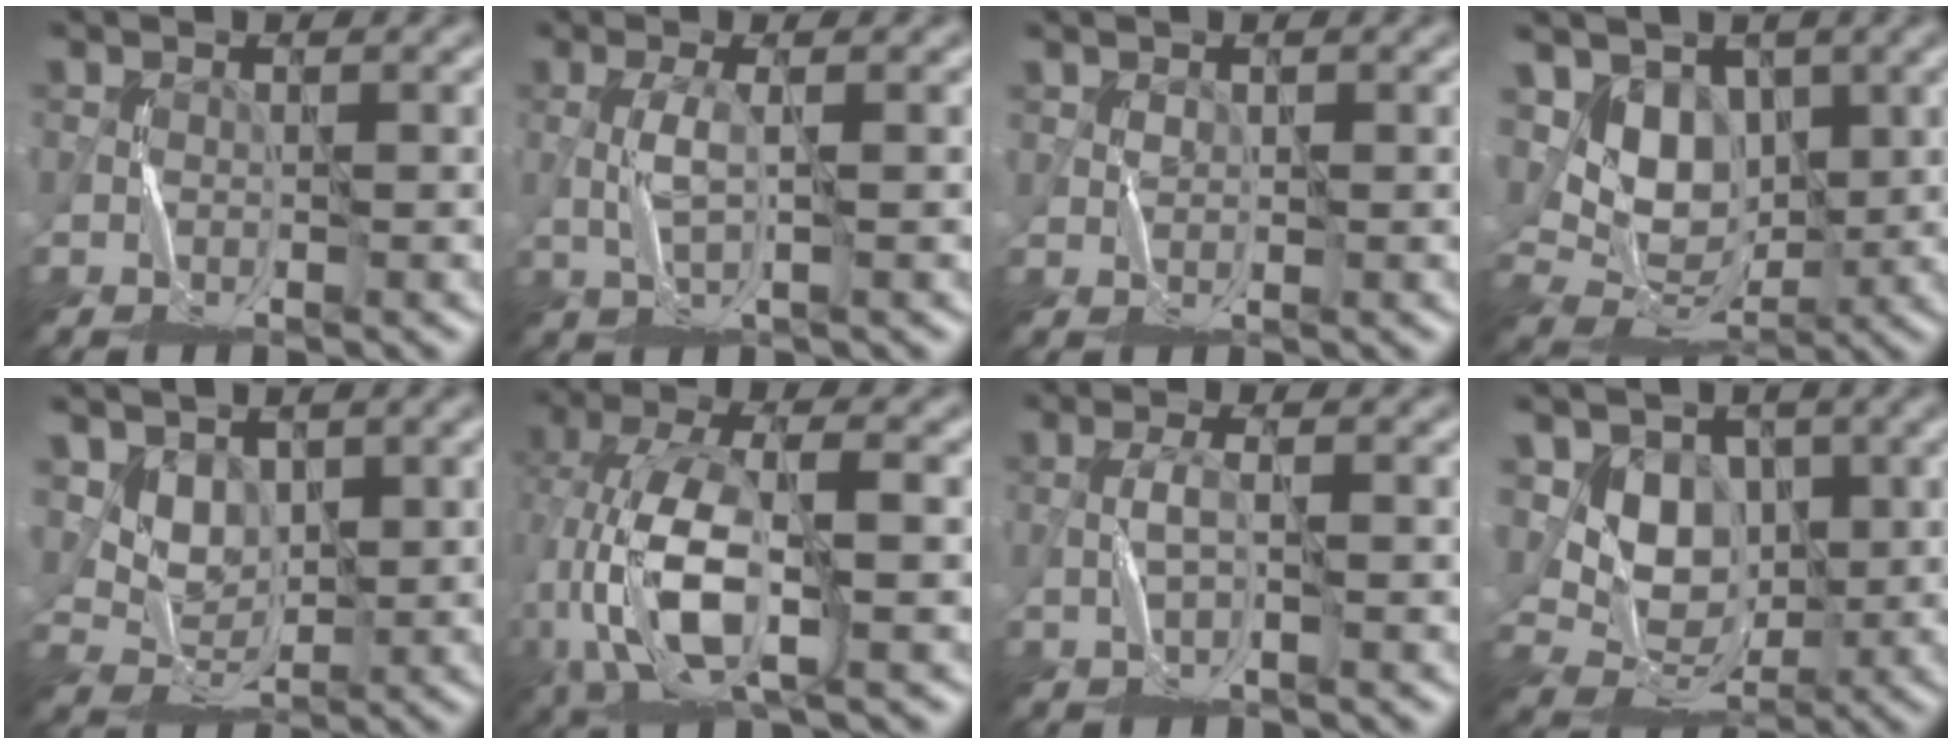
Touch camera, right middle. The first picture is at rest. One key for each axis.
{"total": 1.7, "fx": 0.3, "fy": 0.1, "fz": 1.6, "tx": -0.039, "ty": 0.003, "tz": 0.005}
{"total": 0.9, "fx": 0.8, "fy": 0.4, "fz": 0.0, "tx": -0.001, "ty": -0.002, "tz": 0.015}
{"total": 5.7, "fx": 2.2, "fy": 4.3, "fz": 3.0, "tx": -0.054, "ty": -0.011, "tz": 0.038}
{"total": 3.5, "fx": 2.2, "fy": 2.4, "fz": 1.3, "tx": -0.038, "ty": -0.017, "tz": 0.051}
{"total": 10.0, "fx": -2.2, "fy": 4.4, "fz": 8.7, "tx": -0.191, "ty": 0.005, "tz": -0.048}
{"total": 1.0, "fx": 0.0, "fy": 0.0, "fz": 1.0, "tx": -0.025, "ty": 0.006, "tz": -0.002}
{"total": 5.5, "fx": 1.8, "fy": 4.5, "fz": 2.7, "tx": -0.054, "ty": -0.007, "tz": 0.029}